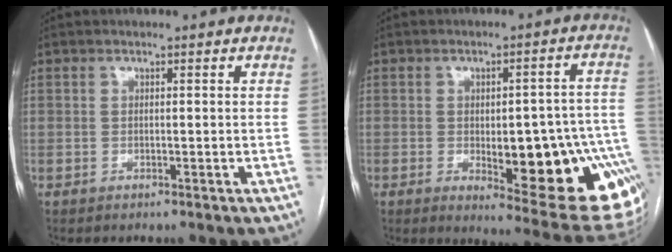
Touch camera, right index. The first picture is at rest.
{"total": 20.4, "force": [-5.5, 5.8, 18.8], "torque": [-0.141, 0.017, -0.049]}